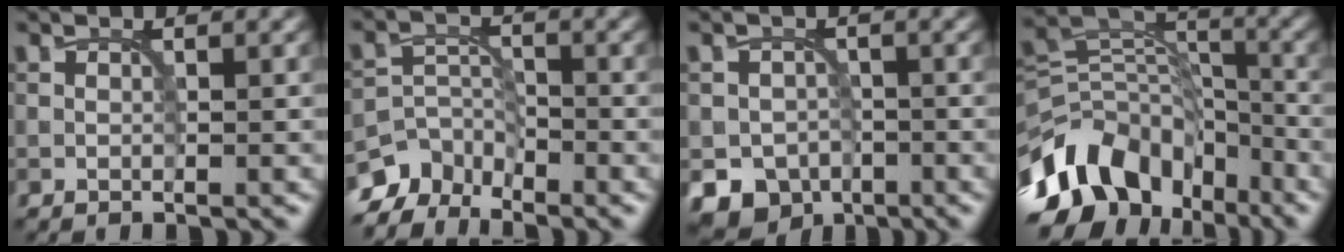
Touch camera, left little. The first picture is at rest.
{"total": 5.0, "force": [-4.3, 2.3, 0.9], "torque": [-0.004, -0.006, -0.083]}
{"total": 5.5, "force": [-3.0, 4.2, 1.8], "torque": [-0.016, -0.011, -0.045]}
{"total": 12.0, "force": [-7.0, 7.2, 6.5], "torque": [-0.118, 0.022, -0.144]}